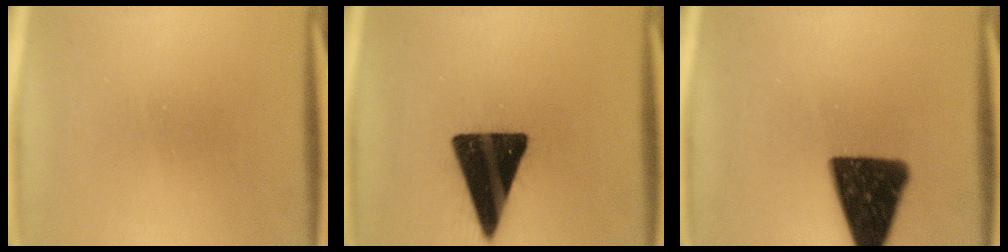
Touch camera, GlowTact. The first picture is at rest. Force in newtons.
{"total": 18.6}
{"total": 15.4}